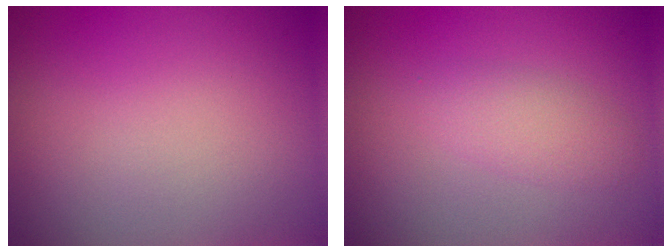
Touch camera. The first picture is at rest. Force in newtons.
{"total": 2.2, "press": 2.2, "slide": 0.2}